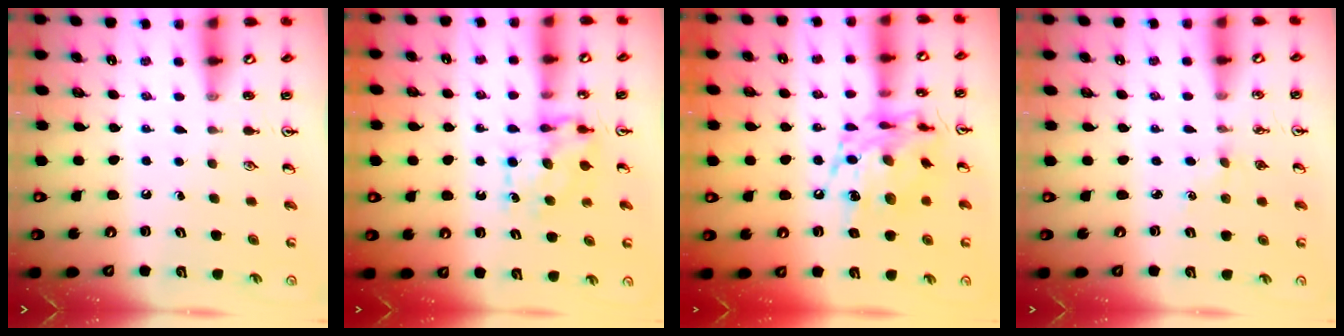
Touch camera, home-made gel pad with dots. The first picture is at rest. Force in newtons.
{"total": 7.6, "press": 7.6, "slide": 0.7}
{"total": 15.7, "press": 15.6, "slide": 1.3}
{"total": 1.8, "press": 1.8, "slide": 0.3}